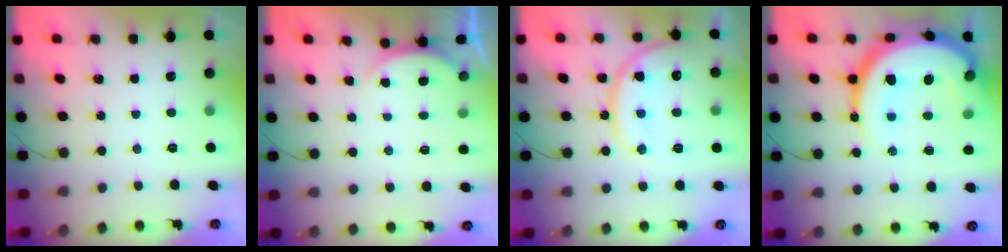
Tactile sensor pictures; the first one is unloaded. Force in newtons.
{"total": 1.6, "press": 1.5, "slide": 0.6}
{"total": 15.2, "press": 15.1, "slide": 1.5}
{"total": 24.2, "press": 24.1, "slide": 2.1}